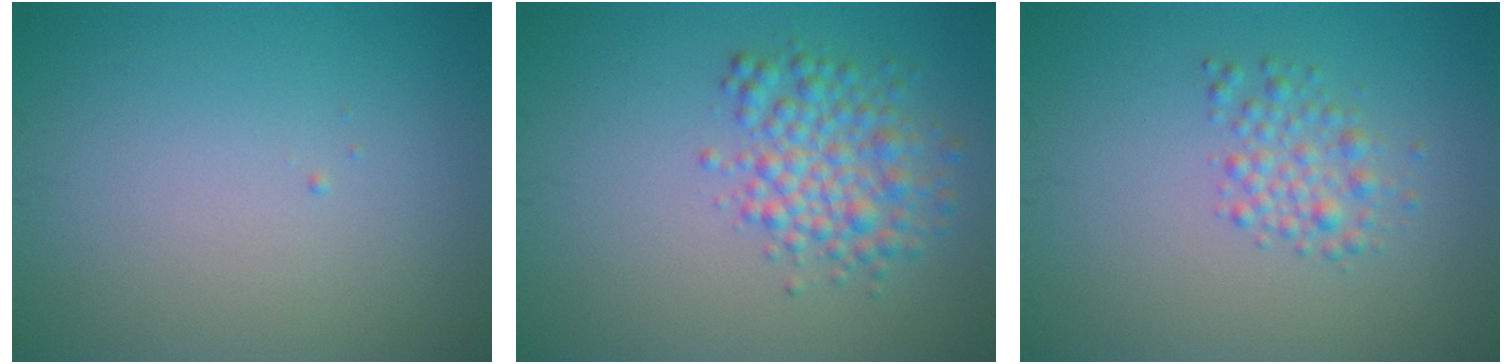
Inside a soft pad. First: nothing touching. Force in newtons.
{"total": 4.1, "press": 4.1, "slide": 0.0}
{"total": 2.2, "press": 2.2, "slide": 0.1}